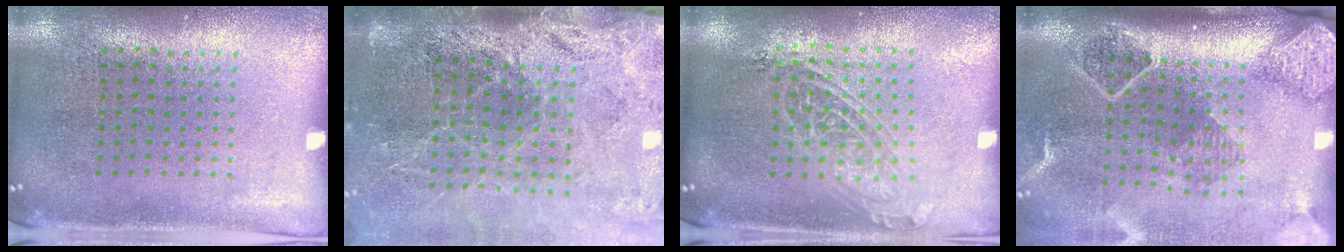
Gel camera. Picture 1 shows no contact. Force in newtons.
{"total": 4.0, "press": 3.3, "slide": 2.2}
{"total": 1.4, "press": 1.3, "slide": 0.7}
{"total": 2.7, "press": 2.0, "slide": 1.9}